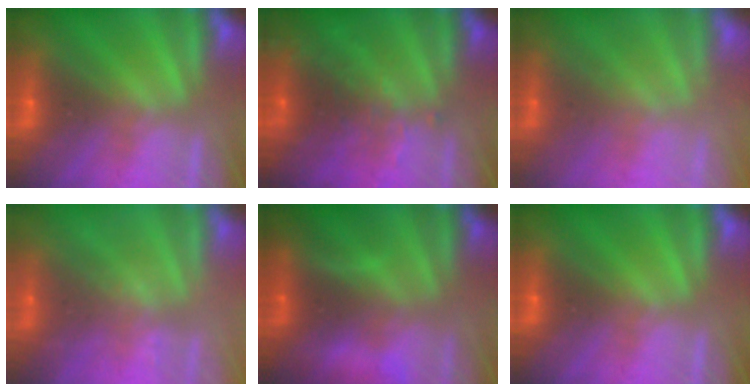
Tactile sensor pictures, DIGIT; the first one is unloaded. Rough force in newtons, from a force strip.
{"total": 8.5}
{"total": 2.2}
{"total": 2.2}
{"total": 10.8}
{"total": 0.0}